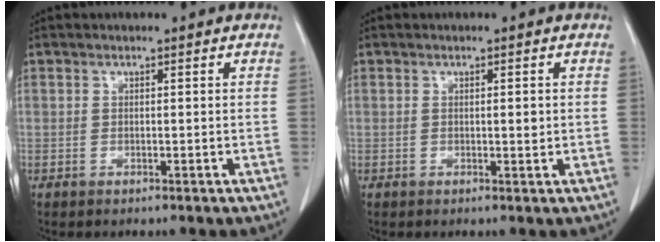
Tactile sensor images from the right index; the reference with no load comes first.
{"total": 1.1, "force": [0.1, 0.2, 1.1], "torque": [-0.016, 0.002, 0.003]}